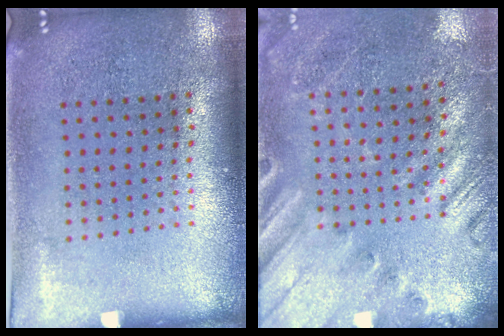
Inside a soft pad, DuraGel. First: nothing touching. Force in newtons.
{"total": 2.4, "press": 2.0, "slide": 1.3}